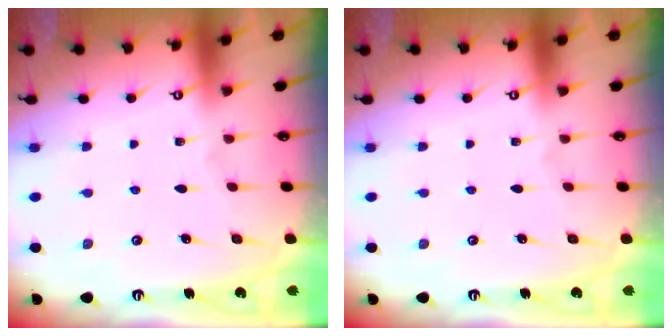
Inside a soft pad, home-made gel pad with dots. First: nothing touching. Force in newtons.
{"total": 0.0}